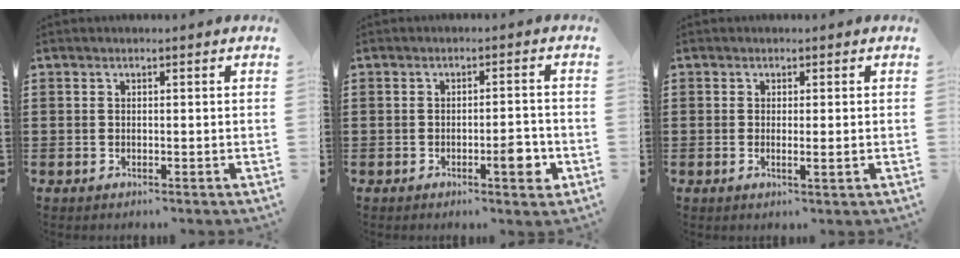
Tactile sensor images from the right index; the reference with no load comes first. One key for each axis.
{"total": 4.5, "fx": -1.8, "fy": 1.0, "fz": 4.0, "tx": -0.045, "ty": -0.005, "tz": -0.032}
{"total": 1.3, "fx": 0.0, "fy": 0.0, "fz": 1.3, "tx": -0.021, "ty": -0.003, "tz": -0.001}